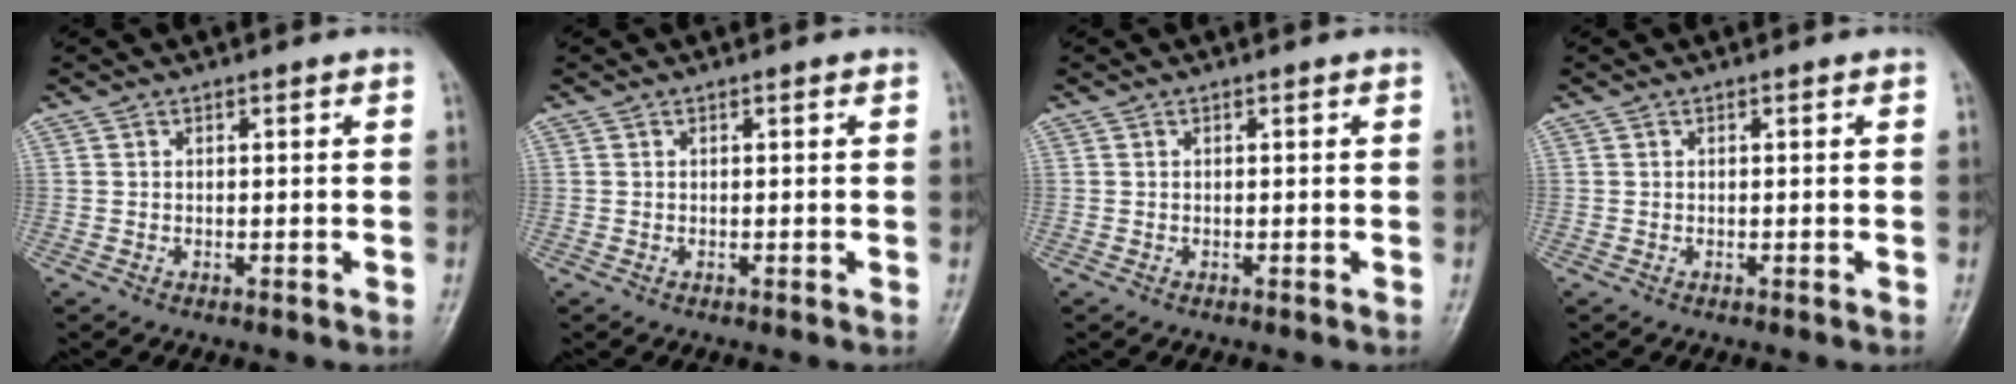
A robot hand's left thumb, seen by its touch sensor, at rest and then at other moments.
{"total": 0.0}
{"total": 0.0}
{"total": 0.0}